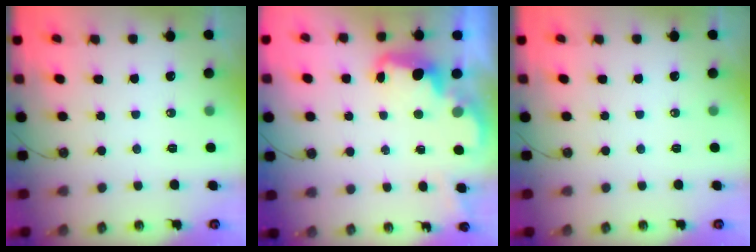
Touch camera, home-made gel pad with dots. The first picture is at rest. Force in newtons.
{"total": 2.7, "press": 2.6, "slide": 0.7}
{"total": 0.0}